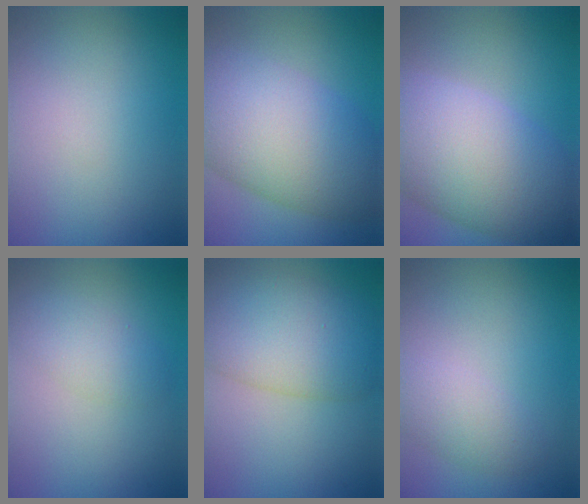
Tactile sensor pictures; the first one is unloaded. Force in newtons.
{"total": 10.8, "press": 10.8, "slide": 0.1}
{"total": 11.0, "press": 10.9, "slide": 0.4}
{"total": 2.4, "press": 2.4, "slide": 0.1}
{"total": 8.4, "press": 8.4, "slide": 0.2}
{"total": 2.4, "press": 2.4, "slide": 0.1}